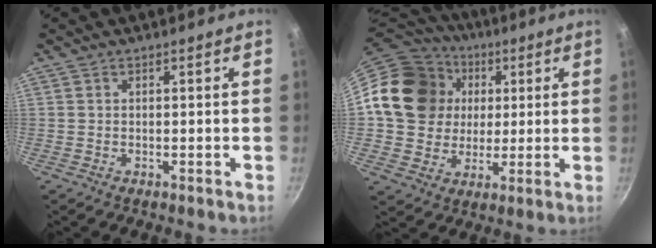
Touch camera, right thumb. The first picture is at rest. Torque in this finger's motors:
{"motor_torque": [1.71, 1.73, 0.20, -0.20, 0.17]}